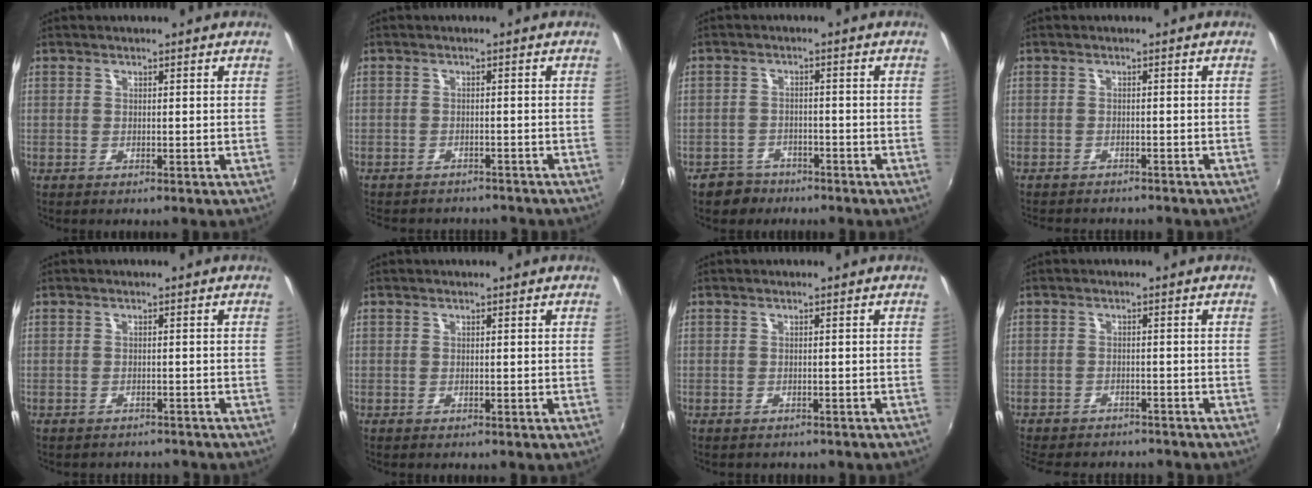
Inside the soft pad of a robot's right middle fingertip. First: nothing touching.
{"total": 8.0, "force": [-7.2, 2.5, 2.4], "torque": [-0.063, -0.020, -0.102]}
{"total": 4.6, "force": [-3.4, 3.0, 0.3], "torque": [-0.023, 0.011, -0.057]}
{"total": 5.6, "force": [-5.1, 1.4, 1.8], "torque": [-0.047, -0.014, -0.072]}
{"total": 4.7, "force": [-4.3, 1.7, 1.2], "torque": [-0.030, -0.016, -0.058]}
{"total": 0.0}
{"total": 3.4, "force": [-3.0, 1.2, 1.1], "torque": [-0.024, -0.013, -0.035]}
{"total": 11.1, "force": [-9.7, 3.9, 3.8], "torque": [-0.100, -0.018, -0.142]}